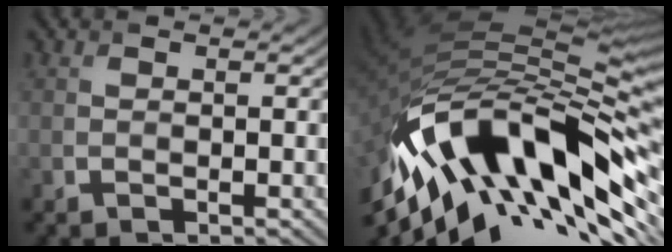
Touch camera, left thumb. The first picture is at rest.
{"total": 16.8, "force": [-5.5, 6.0, 14.7], "torque": [-0.272, -0.014, -0.094]}